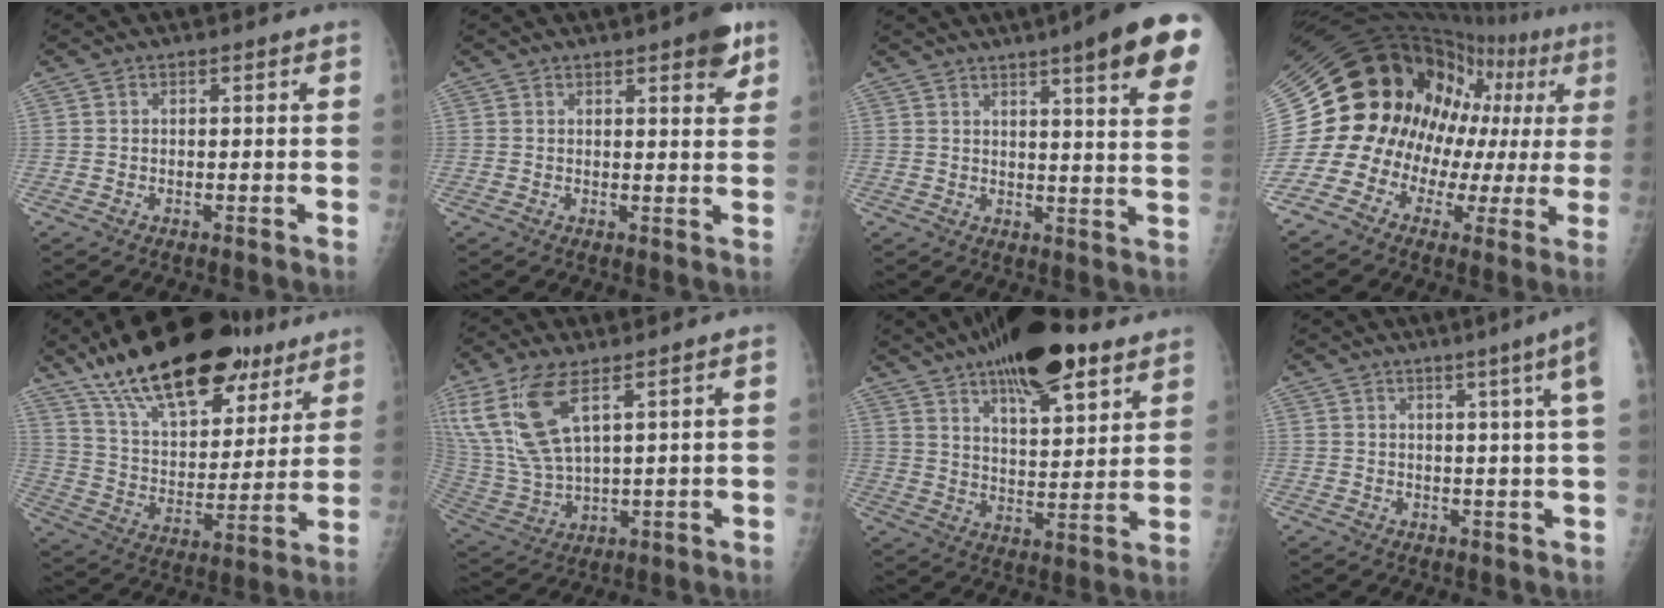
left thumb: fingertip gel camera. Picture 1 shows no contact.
{"total": 5.3, "force": [3.2, 1.4, 4.0], "torque": [-0.041, -0.013, 0.035]}
{"total": 16.5, "force": [9.6, 1.8, 13.3], "torque": [-0.153, -0.035, 0.110]}
{"total": 26.1, "force": [1.4, 17.9, 19.0], "torque": [-0.298, 0.055, 0.020]}
{"total": 27.1, "force": [18.3, 11.6, 16.2], "torque": [-0.226, -0.050, 0.299]}
{"total": 15.0, "force": [7.4, 5.1, 12.0], "torque": [-0.271, -0.028, 0.161]}
{"total": 20.6, "force": [12.9, 7.4, 14.3], "torque": [-0.195, -0.048, 0.203]}
{"total": 7.5, "force": [3.6, -1.5, 6.4], "torque": [-0.087, -0.008, 0.044]}